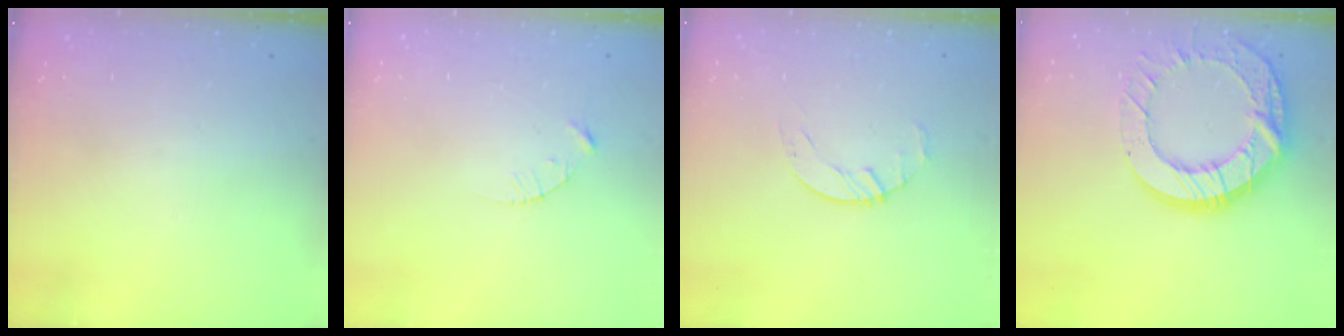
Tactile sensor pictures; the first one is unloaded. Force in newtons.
{"total": 2.1, "press": 2.1, "slide": 0.3}
{"total": 1.6, "press": 1.6, "slide": 0.3}
{"total": 19.8, "press": 19.7, "slide": 1.7}